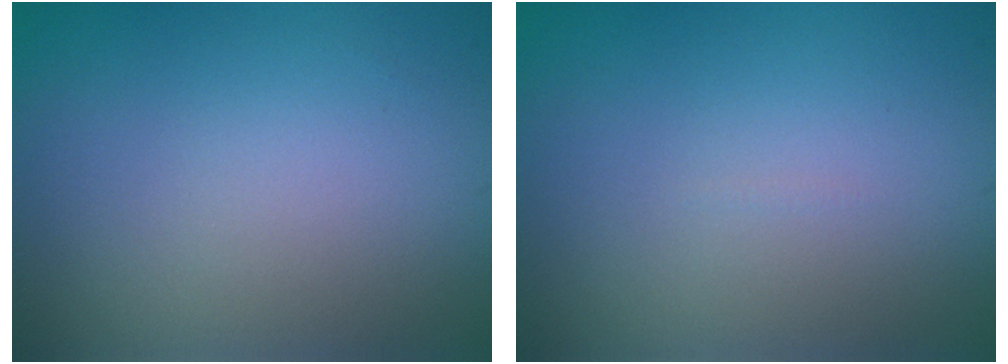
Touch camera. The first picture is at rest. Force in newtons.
{"total": 0.0}